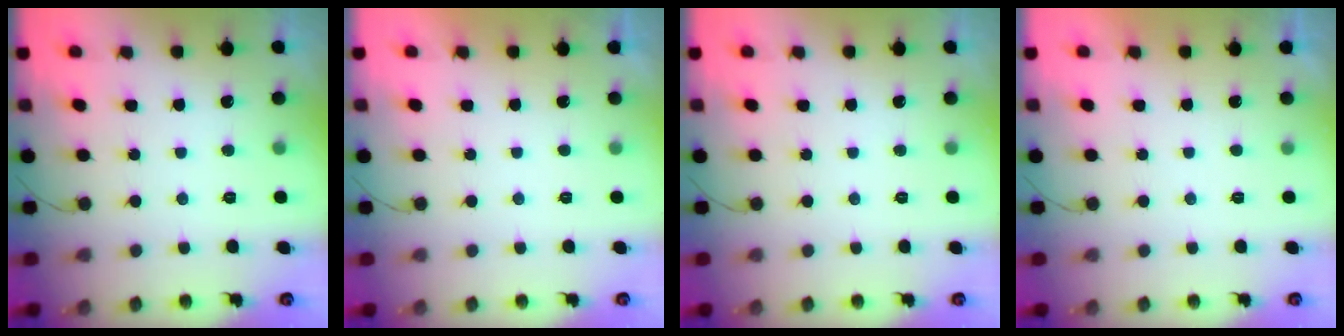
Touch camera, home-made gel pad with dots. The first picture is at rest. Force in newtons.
{"total": 2.1, "press": 2.1, "slide": 0.4}
{"total": 0.0}
{"total": 2.1, "press": 2.1, "slide": 0.4}